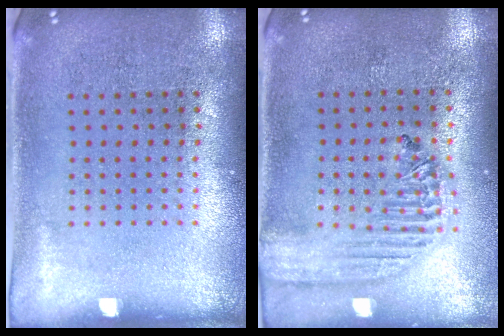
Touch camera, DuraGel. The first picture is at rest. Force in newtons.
{"total": 1.9, "press": 1.7, "slide": 0.7}